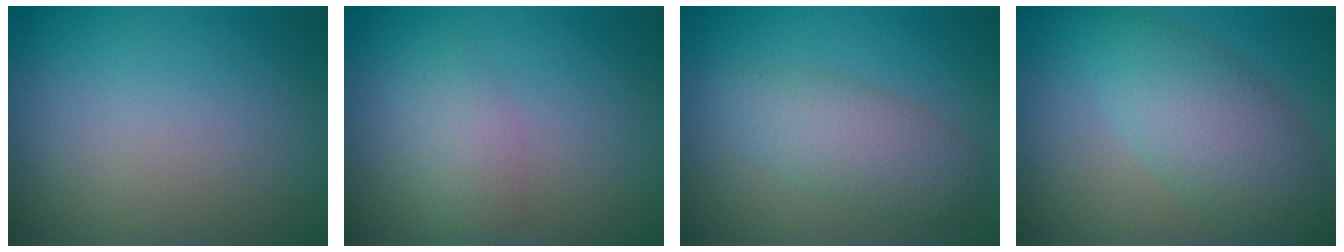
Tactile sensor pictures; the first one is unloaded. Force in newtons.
{"total": 2.3, "press": 2.3, "slide": 0.0}
{"total": 3.9, "press": 3.9, "slide": 0.1}
{"total": 5.6, "press": 5.5, "slide": 0.4}